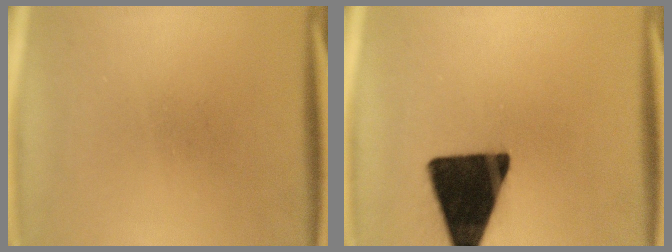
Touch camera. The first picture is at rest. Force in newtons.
{"total": 18.2}